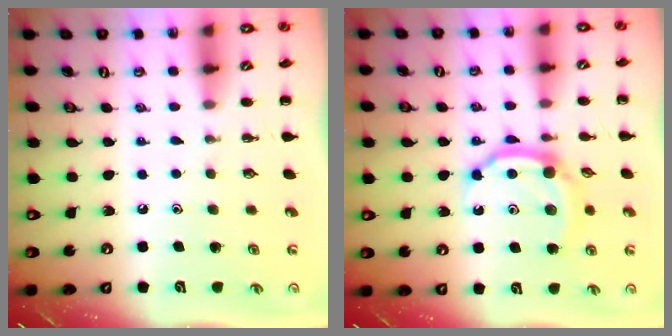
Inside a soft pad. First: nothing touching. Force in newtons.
{"total": 9.3, "press": 9.3, "slide": 0.7}